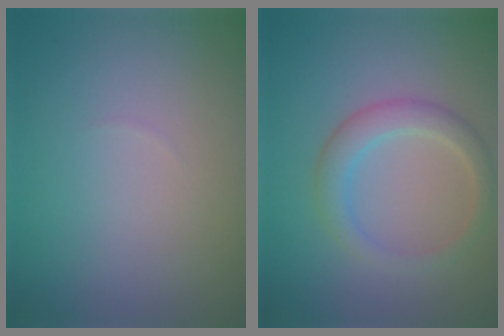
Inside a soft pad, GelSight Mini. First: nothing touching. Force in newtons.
{"total": 2.9, "press": 2.9, "slide": 0.4}